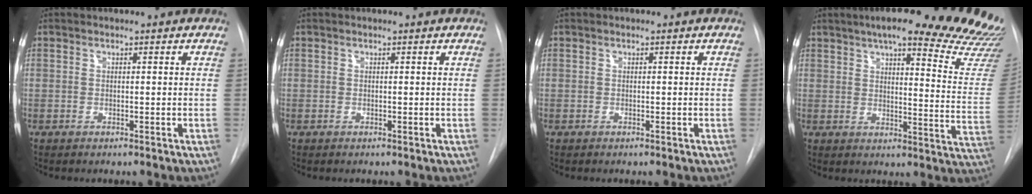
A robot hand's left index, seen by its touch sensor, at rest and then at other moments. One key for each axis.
{"total": 0.0}
{"total": 0.0}
{"total": 26.7, "fx": 22.7, "fy": 2.9, "fz": 13.8, "tx": -0.160, "ty": -0.079, "tz": 0.257}